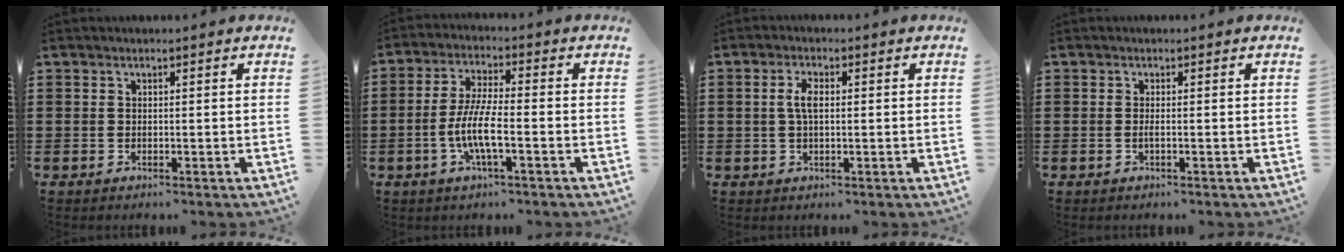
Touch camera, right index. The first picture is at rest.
{"total": 7.2, "force": [-2.2, 1.4, 6.7], "torque": [-0.147, -0.012, -0.049]}
{"total": 3.3, "force": [0.3, 1.2, 3.0], "torque": [-0.060, 0.006, 0.003]}
{"total": 0.9, "force": [-0.3, 0.0, 0.9], "torque": [-0.016, -0.003, -0.006]}